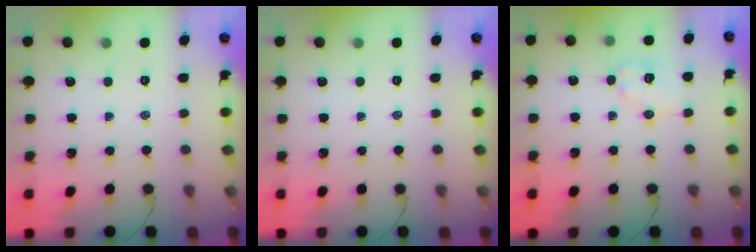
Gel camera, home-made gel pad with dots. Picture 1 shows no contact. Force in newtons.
{"total": 0.0}
{"total": 7.8, "press": 7.7, "slide": 0.8}